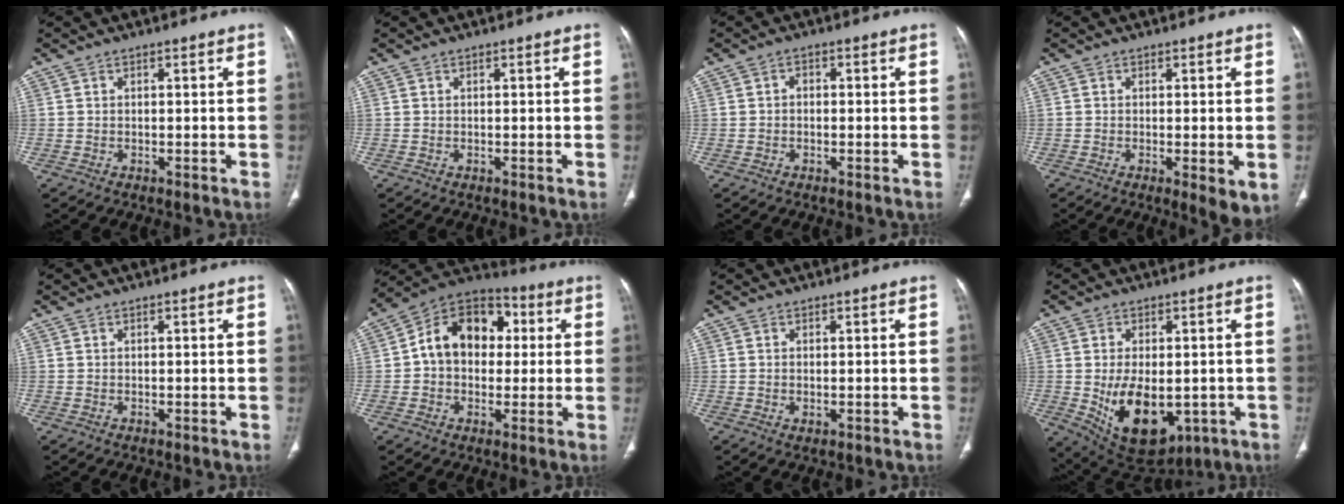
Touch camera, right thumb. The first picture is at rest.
{"total": 0.0}
{"total": 1.4, "force": [-0.1, 1.1, 0.9], "torque": [-0.006, 0.007, -0.006]}
{"total": 4.5, "force": [-0.9, 1.2, 4.2], "torque": [-0.068, -0.017, -0.013]}
{"total": 0.0}
{"total": 15.0, "force": [1.8, 11.1, 9.9], "torque": [-0.118, 0.032, 0.017]}
{"total": 0.7, "force": [-0.2, 0.4, 0.6], "torque": [-0.017, -0.004, 0.000]}
{"total": 14.5, "force": [-2.8, 8.6, 11.3], "torque": [-0.171, -0.012, -0.014]}